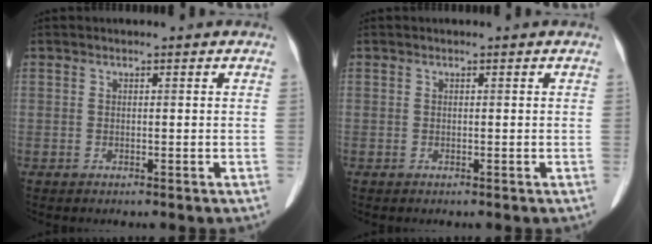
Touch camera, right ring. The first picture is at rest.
{"total": 0.0}